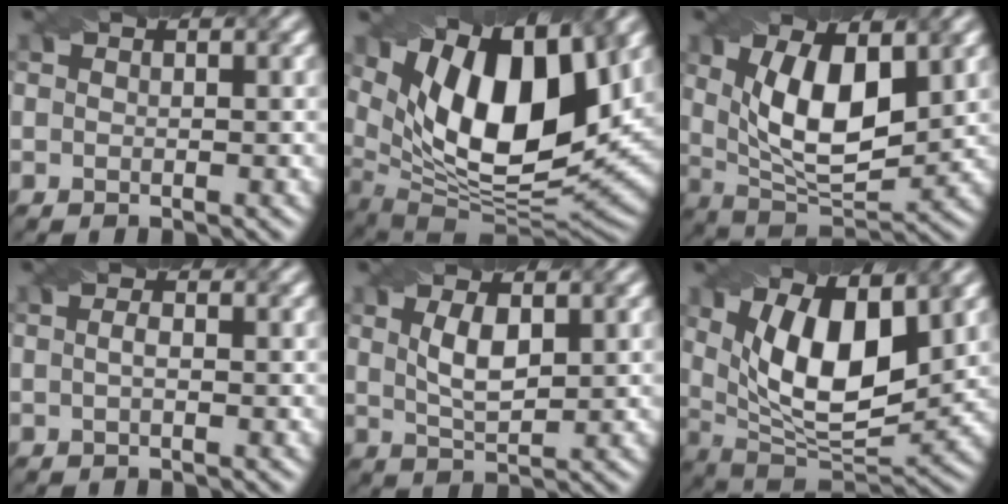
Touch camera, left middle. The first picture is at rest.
{"total": 14.8, "force": [5.5, 6.7, 12.0], "torque": [-0.200, 0.005, 0.091]}
{"total": 8.7, "force": [2.1, 3.8, 7.5], "torque": [-0.142, -0.005, 0.035]}
{"total": 0.9, "force": [-0.2, 0.2, 0.8], "torque": [-0.020, 0.001, -0.001]}
{"total": 3.3, "force": [1.0, 1.2, 2.9], "torque": [-0.064, 0.001, 0.024]}
{"total": 11.0, "force": [3.0, 4.8, 9.3], "torque": [-0.154, -0.009, 0.050]}